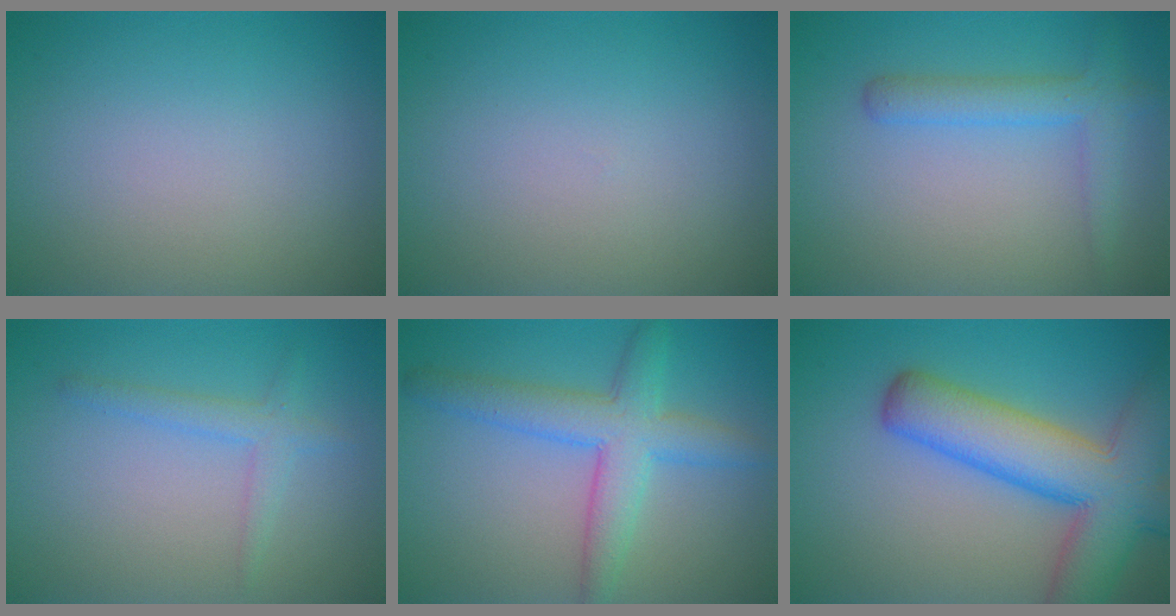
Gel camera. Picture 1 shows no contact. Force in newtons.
{"total": 0.0}
{"total": 3.0, "press": 3.0, "slide": 0.2}
{"total": 2.0, "press": 2.0, "slide": 0.1}
{"total": 5.2, "press": 5.2, "slide": 0.1}
{"total": 10.0, "press": 10.0, "slide": 0.6}